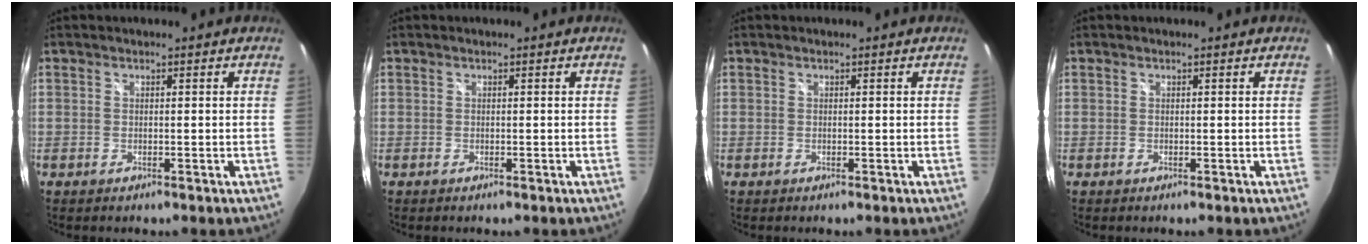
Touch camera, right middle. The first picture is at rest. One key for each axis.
{"total": 0.0}
{"total": 0.0}
{"total": 0.0}